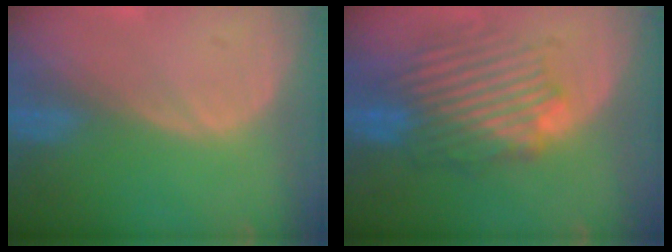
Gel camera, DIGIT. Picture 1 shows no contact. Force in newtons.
{"total": 8.9, "press": 8.8, "slide": 1.4}